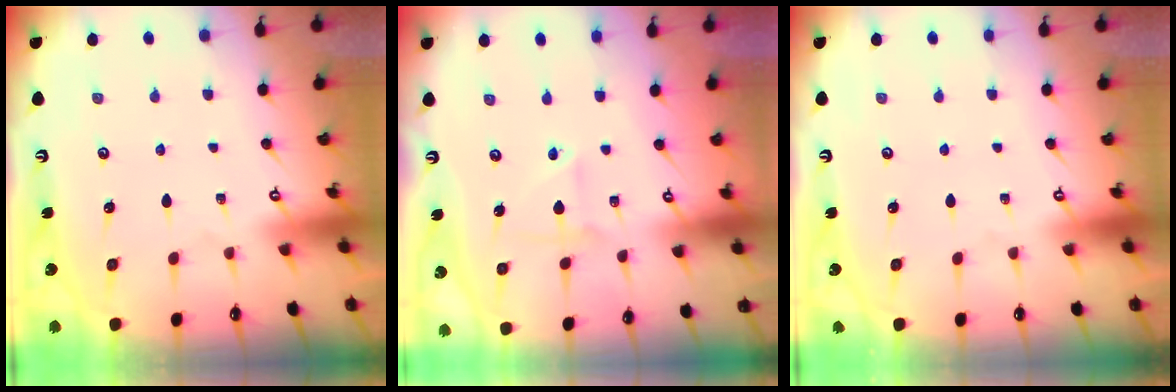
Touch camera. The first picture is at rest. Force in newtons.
{"total": 2.5, "press": 2.3, "slide": 0.8}
{"total": 0.0}